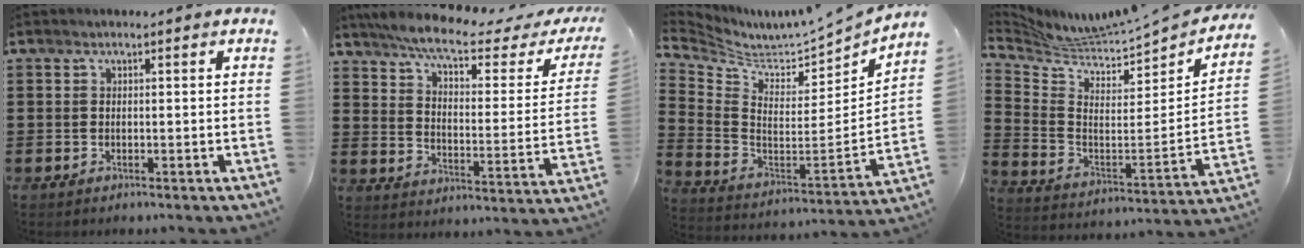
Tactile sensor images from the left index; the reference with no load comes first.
{"total": 6.9, "force": [5.4, 0.6, 4.2], "torque": [-0.107, -0.028, 0.088]}
{"total": 4.5, "force": [4.4, 0.7, 1.0], "torque": [-0.053, -0.055, 0.070]}
{"total": 3.8, "force": [3.7, -0.2, 1.1], "torque": [-0.050, -0.056, 0.055]}